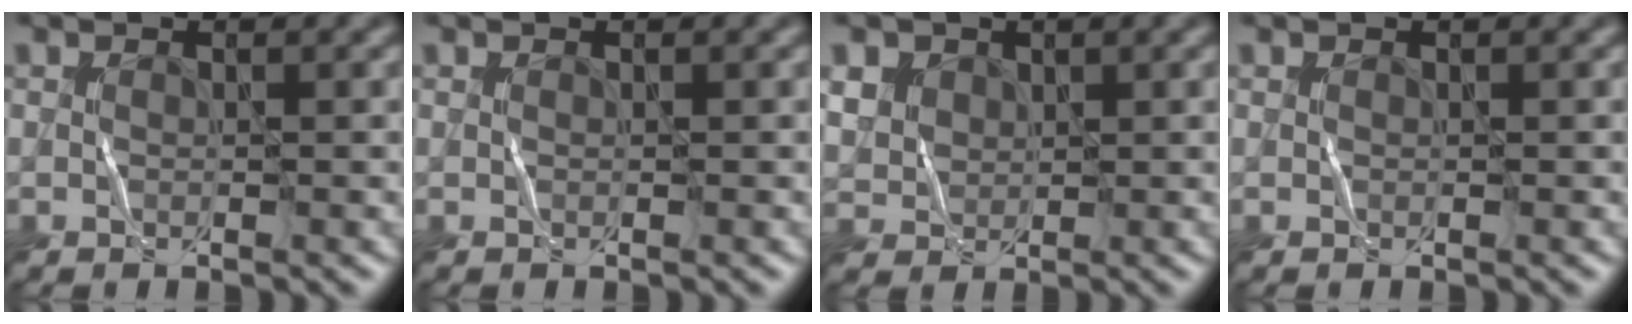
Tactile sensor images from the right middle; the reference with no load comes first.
{"total": 0.0}
{"total": 3.3, "force": [1.8, 2.7, 0.8], "torque": [-0.052, 0.005, 0.038]}
{"total": 0.0}